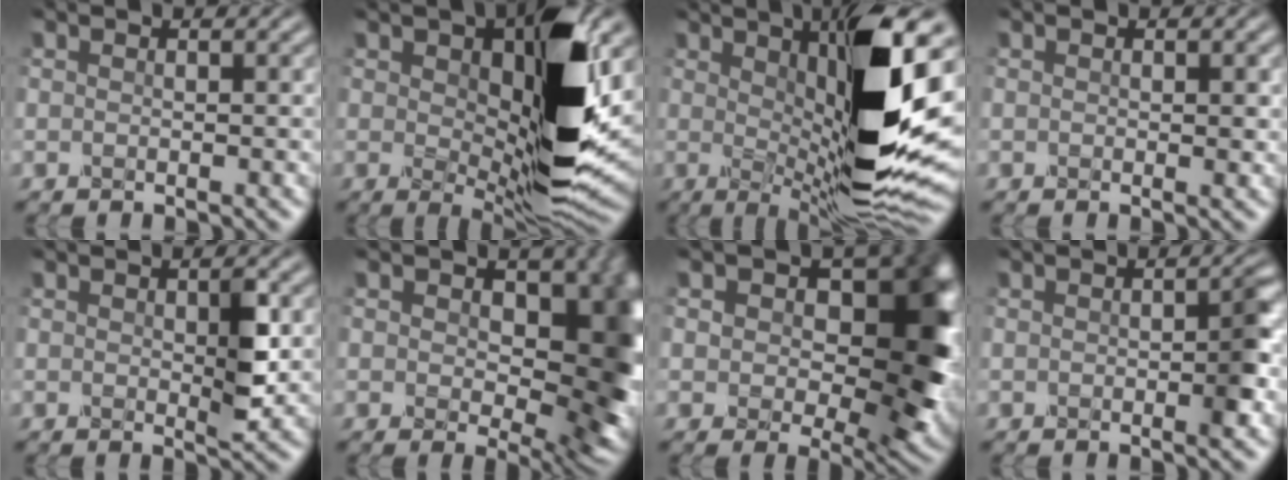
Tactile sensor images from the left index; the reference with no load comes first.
{"total": 11.9, "force": [1.6, 4.8, 10.8], "torque": [-0.160, -0.010, 0.030]}
{"total": 13.1, "force": [2.5, 3.0, 12.5], "torque": [-0.189, -0.017, 0.050]}
{"total": 0.8, "force": [0.1, 0.4, 0.6], "torque": [-0.005, -0.004, 0.000]}
{"total": 2.8, "force": [0.3, 0.9, 2.6], "torque": [-0.041, -0.007, 0.006]}
{"total": 12.8, "force": [1.2, 7.8, 10.1], "torque": [-0.118, -0.011, 0.026]}
{"total": 14.5, "force": [2.9, 9.0, 11.0], "torque": [-0.120, -0.002, 0.049]}
{"total": 2.2, "force": [-0.4, 0.6, 2.1], "torque": [-0.029, 0.002, -0.006]}